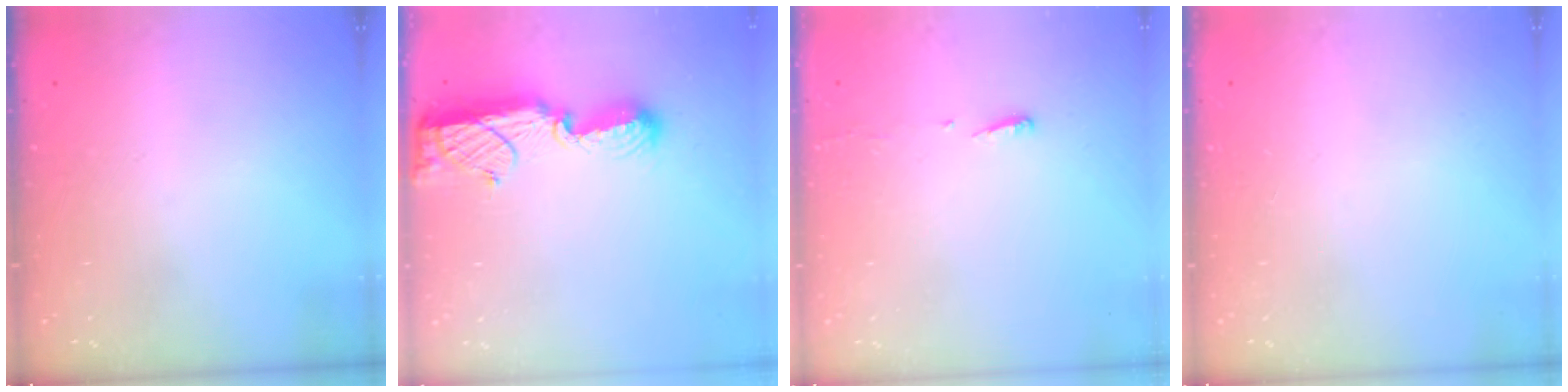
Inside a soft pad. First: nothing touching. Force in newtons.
{"total": 11.0, "press": 11.0, "slide": 1.0}
{"total": 6.5, "press": 2.8, "slide": 5.8}
{"total": 0.0}